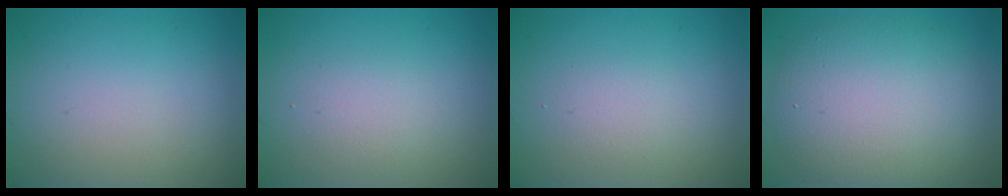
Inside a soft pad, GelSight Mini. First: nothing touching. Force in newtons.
{"total": 1.7, "press": 1.7, "slide": 0.2}
{"total": 1.4, "press": 1.4, "slide": 0.0}
{"total": 8.5, "press": 8.4, "slide": 0.4}